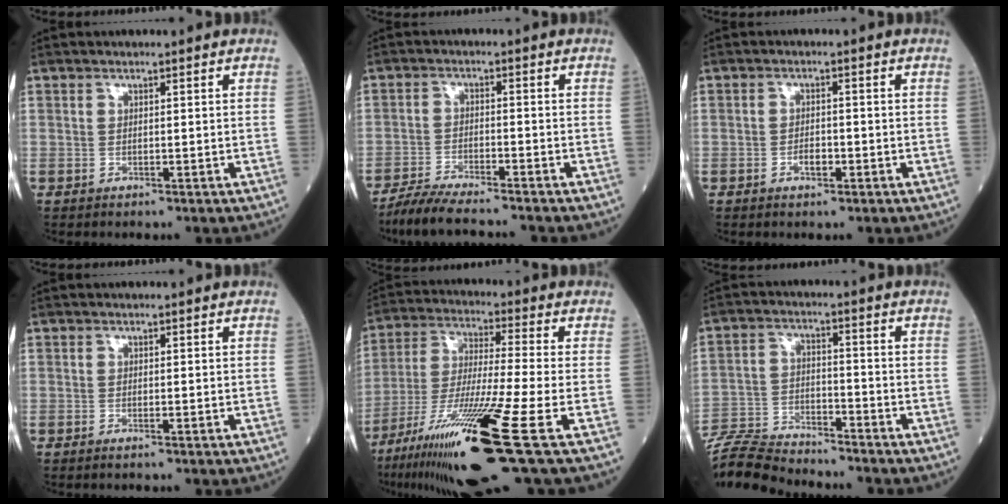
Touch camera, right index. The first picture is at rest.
{"total": 9.0, "force": [-8.0, 0.3, 4.3], "torque": [-0.072, -0.025, -0.135]}
{"total": 2.3, "force": [-1.0, 0.9, 1.8], "torque": [-0.029, 0.003, -0.016]}
{"total": 0.6, "force": [-0.3, 0.0, 0.5], "torque": [-0.010, -0.001, -0.006]}
{"total": 21.2, "force": [-10.0, 0.2, 18.7], "torque": [-0.328, -0.052, -0.175]}
{"total": 11.1, "force": [-10.8, 0.4, 2.2], "torque": [-0.042, -0.008, -0.203]}